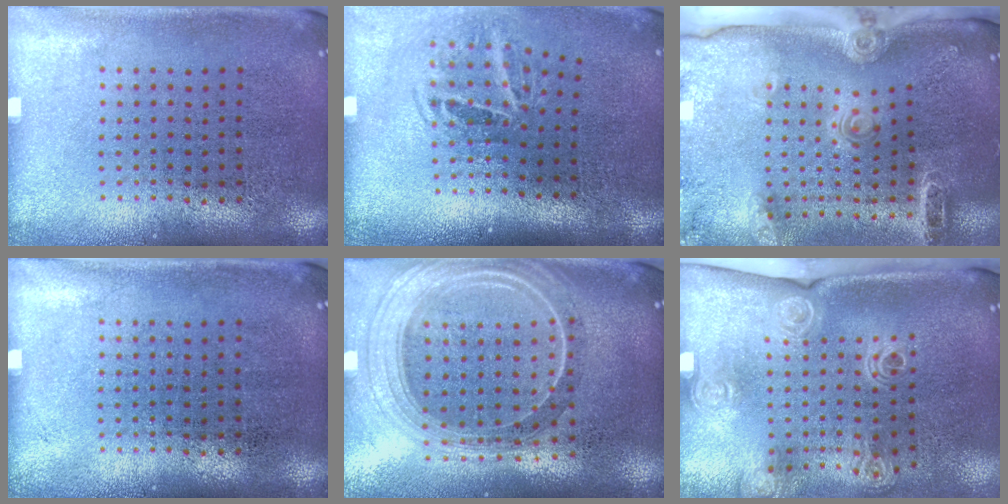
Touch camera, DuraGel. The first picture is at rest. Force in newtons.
{"total": 1.9, "press": 1.3, "slide": 1.4}
{"total": 2.9, "press": 2.0, "slide": 2.0}
{"total": 0.0}
{"total": 2.5, "press": 2.1, "slide": 1.3}
{"total": 2.1, "press": 1.5, "slide": 1.4}